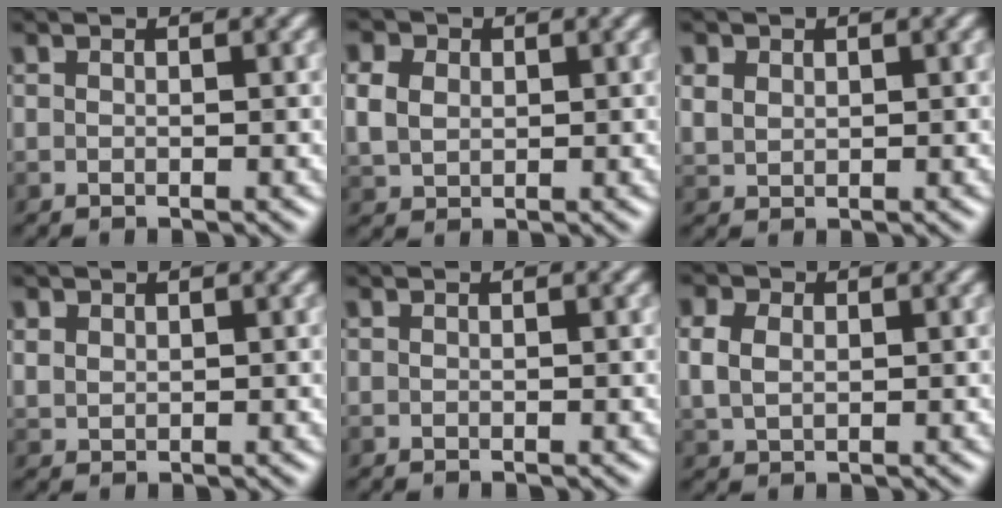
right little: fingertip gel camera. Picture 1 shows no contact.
{"total": 5.0, "force": [1.6, 3.8, 2.8], "torque": [-0.080, 0.018, 0.016]}
{"total": 2.3, "force": [1.2, 1.7, 1.0], "torque": [-0.033, 0.001, 0.029]}
{"total": 1.2, "force": [0.7, 0.9, 0.4], "torque": [-0.014, -0.001, 0.018]}
{"total": 0.0}
{"total": 3.2, "force": [0.7, 2.4, 2.1], "torque": [-0.053, 0.009, 0.010]}